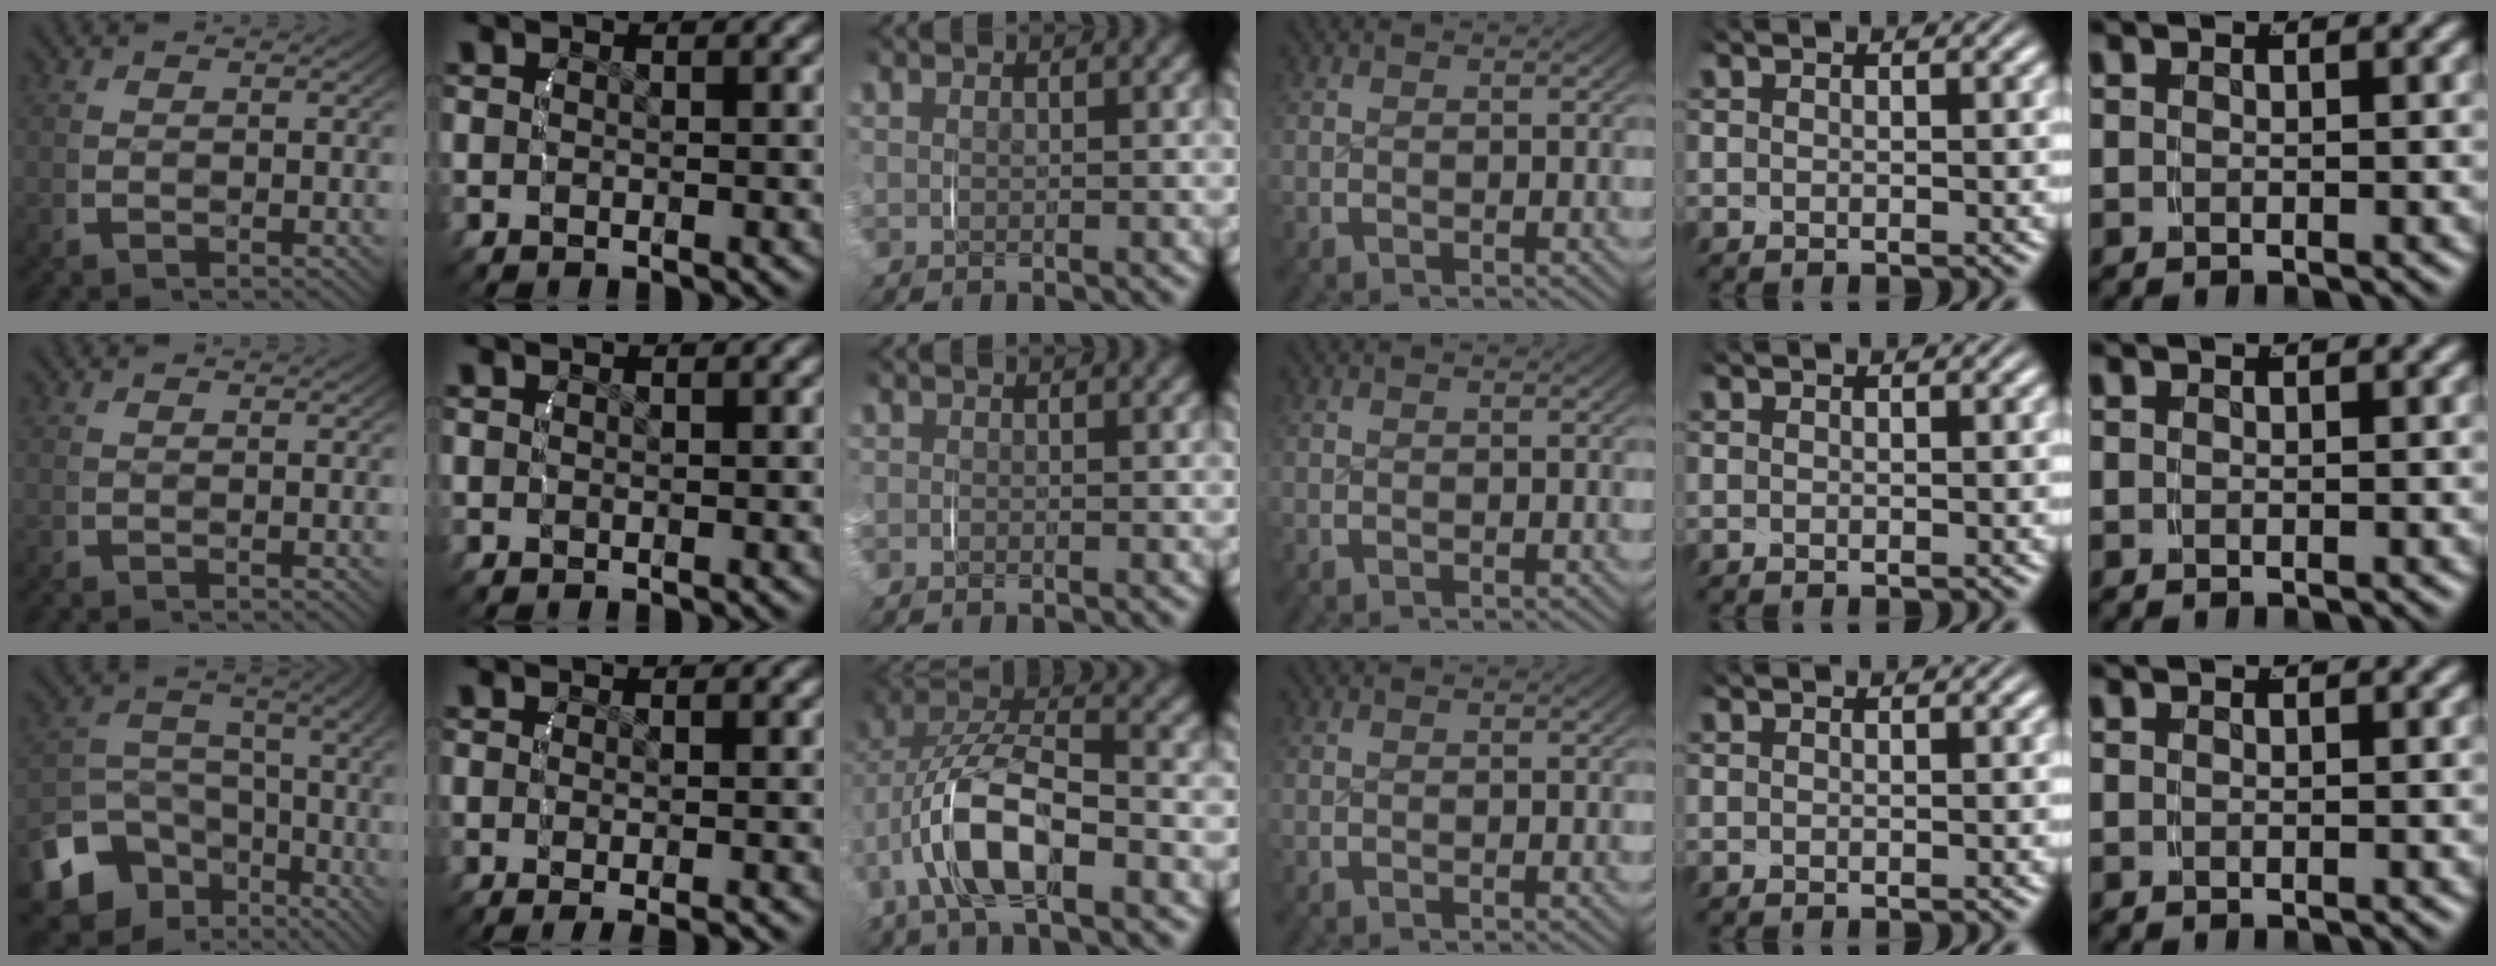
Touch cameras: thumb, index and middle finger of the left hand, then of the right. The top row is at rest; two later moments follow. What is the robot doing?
{"motion": "grasp_and_lifting", "object": "towel"}